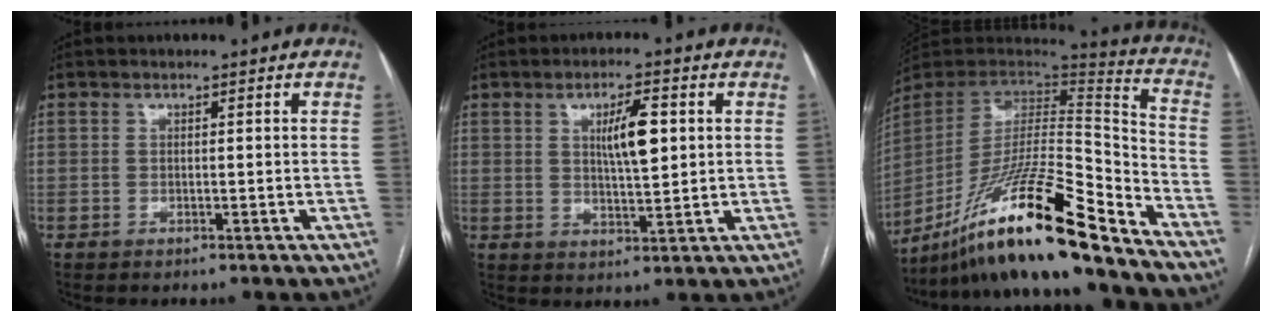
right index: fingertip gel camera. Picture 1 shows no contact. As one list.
[{"total": 6.4, "force": [1.7, 1.5, 6.0], "torque": [-0.102, 0.003, 0.032]}, {"total": 23.5, "force": [-17.6, 1.2, 15.5], "torque": [-0.275, -0.009, -0.316]}]